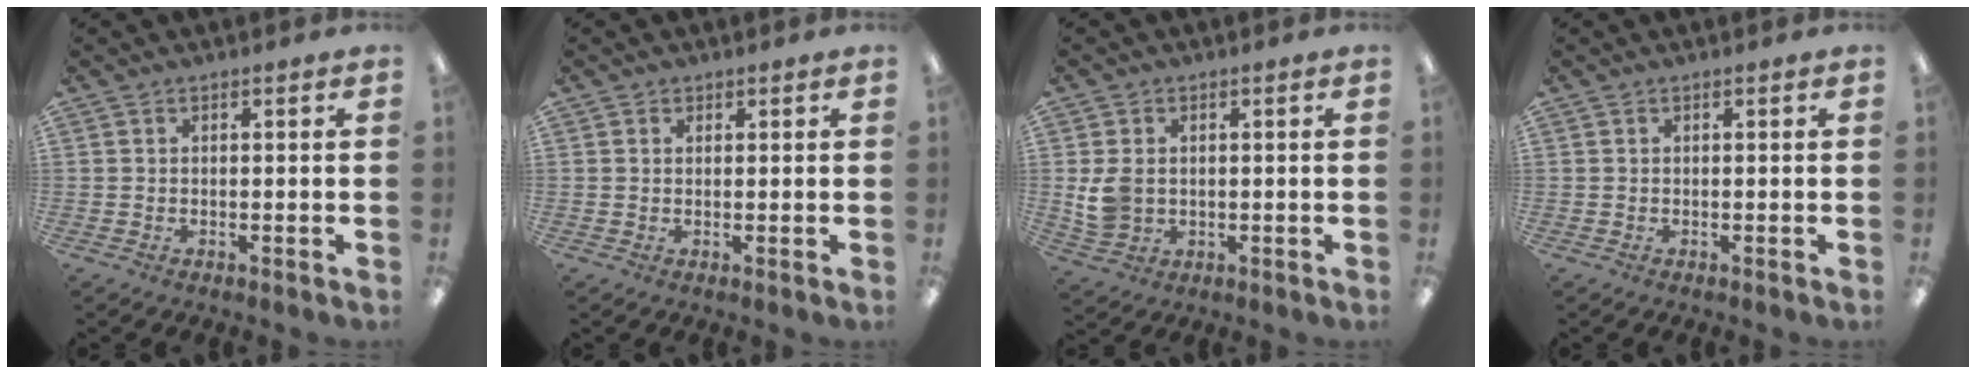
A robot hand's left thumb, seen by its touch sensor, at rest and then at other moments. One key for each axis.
{"total": 0.8, "fx": 0.5, "fy": 0.6, "fz": 0.1, "tx": -0.001, "ty": 0.001, "tz": 0.010}
{"total": 5.9, "fx": 0.5, "fy": 4.8, "fz": 3.4, "tx": -0.069, "ty": 0.004, "tz": 0.012}
{"total": 0.0}